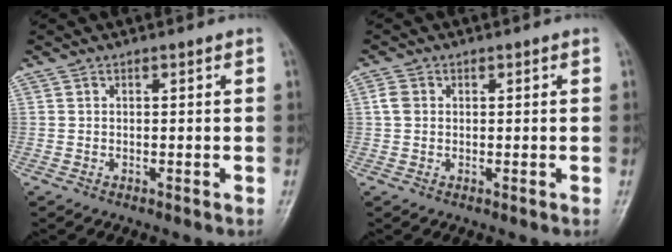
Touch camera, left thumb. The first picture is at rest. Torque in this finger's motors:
{"motor_torque": [0.52, 0.36, -0.11, -0.01, -0.01]}